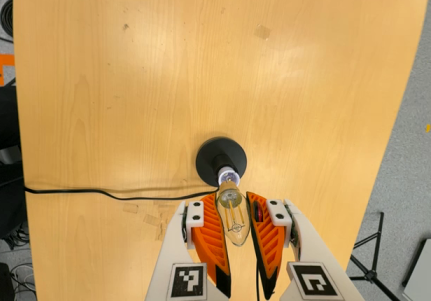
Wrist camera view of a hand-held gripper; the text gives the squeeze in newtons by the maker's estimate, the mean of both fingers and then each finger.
{"total": 22.9, "left": 26.4, "right": 19.3}